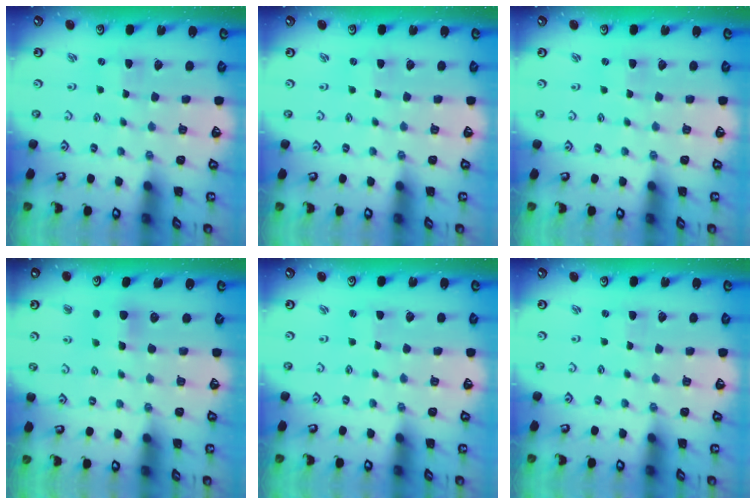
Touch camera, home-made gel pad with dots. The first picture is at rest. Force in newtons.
{"total": 0.9, "press": 0.9, "slide": 0.2}
{"total": 1.2, "press": 1.2, "slide": 0.4}
{"total": 5.2, "press": 5.2, "slide": 0.5}
{"total": 0.0}
{"total": 0.0}